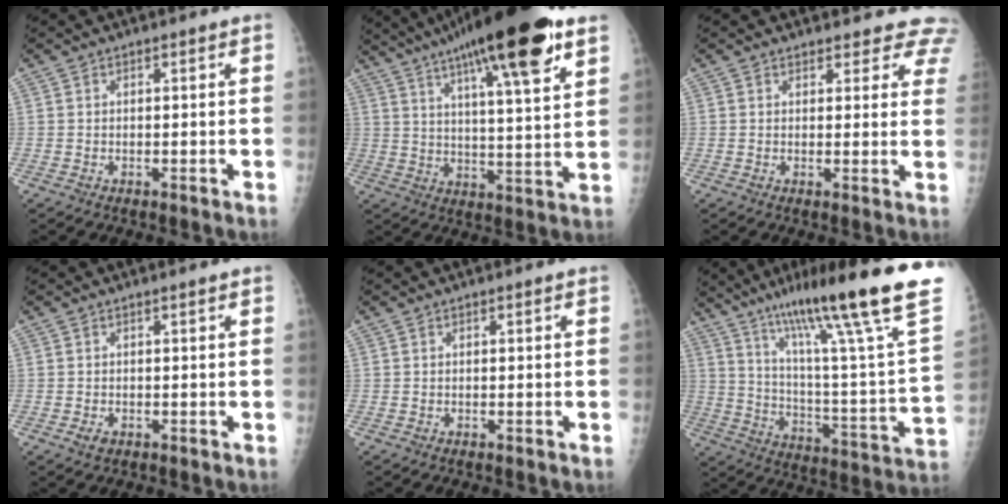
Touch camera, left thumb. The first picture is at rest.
{"total": 22.6, "force": [13.3, 4.5, 17.7], "torque": [-0.271, -0.026, 0.204]}
{"total": 7.8, "force": [7.1, 3.3, 0.7], "torque": [0.048, -0.029, 0.049]}
{"total": 1.5, "force": [-0.2, 0.9, 1.2], "torque": [-0.018, 0.005, 0.001]}
{"total": 0.0}
{"total": 32.2, "force": [20.7, 3.1, 24.5], "torque": [-0.334, -0.067, 0.315]}